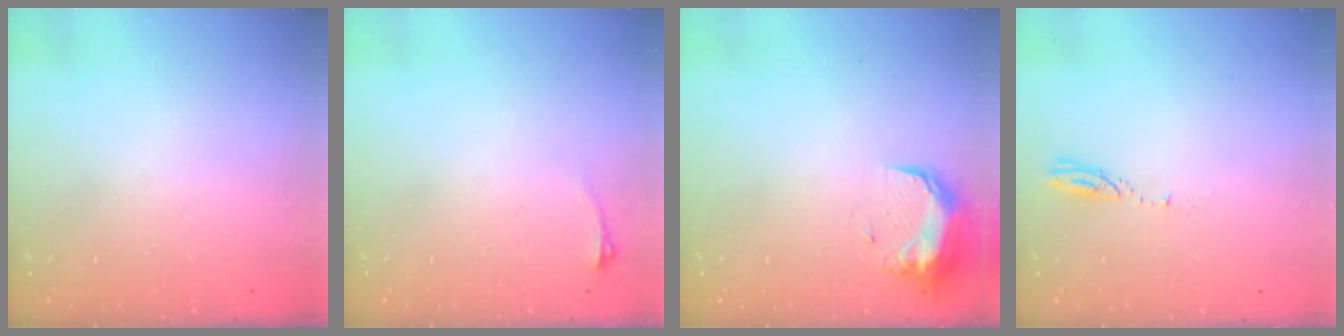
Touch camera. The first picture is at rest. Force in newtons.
{"total": 2.9, "press": 2.6, "slide": 1.5}
{"total": 9.7, "press": 9.7, "slide": 0.7}
{"total": 3.0, "press": 3.0, "slide": 0.2}